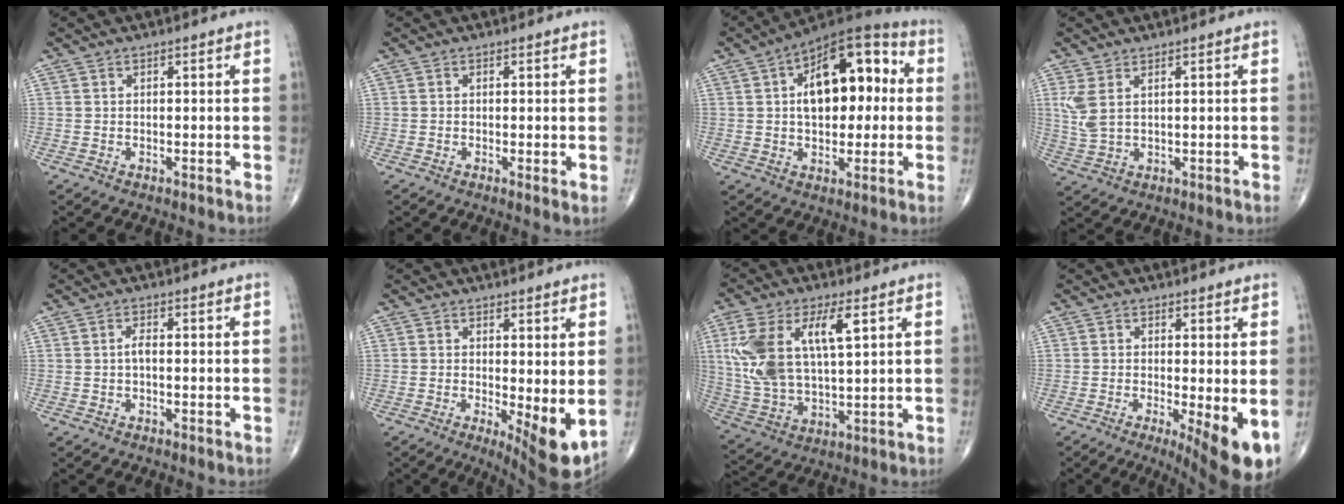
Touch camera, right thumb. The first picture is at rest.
{"total": 1.3, "force": [0.0, 0.2, 1.3], "torque": [-0.025, -0.006, -0.003]}
{"total": 18.3, "force": [2.9, 9.9, 15.1], "torque": [-0.192, 0.028, 0.037]}
{"total": 4.7, "force": [1.8, 2.2, 3.8], "torque": [-0.095, -0.002, 0.046]}
{"total": 1.5, "force": [-0.2, 0.6, 1.4], "torque": [-0.025, 0.003, -0.005]}
{"total": 8.0, "force": [-0.3, 2.5, 7.6], "torque": [-0.104, -0.021, 0.000]}
{"total": 16.5, "force": [5.1, 7.4, 13.9], "torque": [-0.284, -0.005, 0.105]}
{"total": 10.1, "force": [-2.7, 2.5, 9.4], "torque": [-0.132, -0.023, -0.036]}